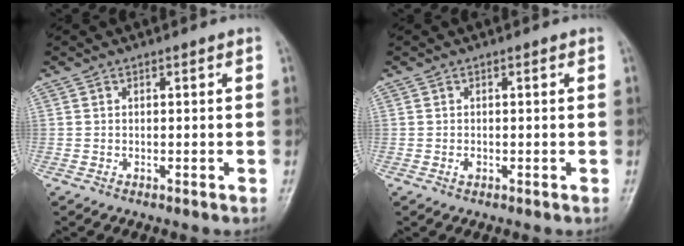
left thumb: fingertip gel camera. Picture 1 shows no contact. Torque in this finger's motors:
{"motor_torque": [0.09, 0.13, 0.45, 0.06, 0.00]}